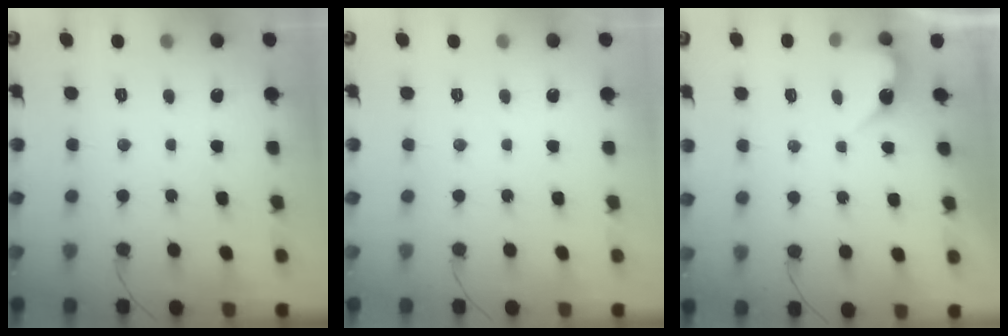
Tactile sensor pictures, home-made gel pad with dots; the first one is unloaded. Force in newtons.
{"total": 0.0}
{"total": 4.1, "press": 4.1, "slide": 0.3}